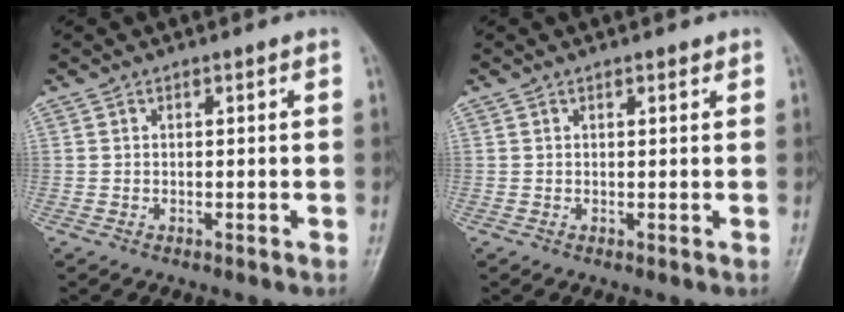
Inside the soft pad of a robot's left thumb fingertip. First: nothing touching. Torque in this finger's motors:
{"motor_torque": [-0.18, -0.08, -0.07, -0.06, 0.00]}